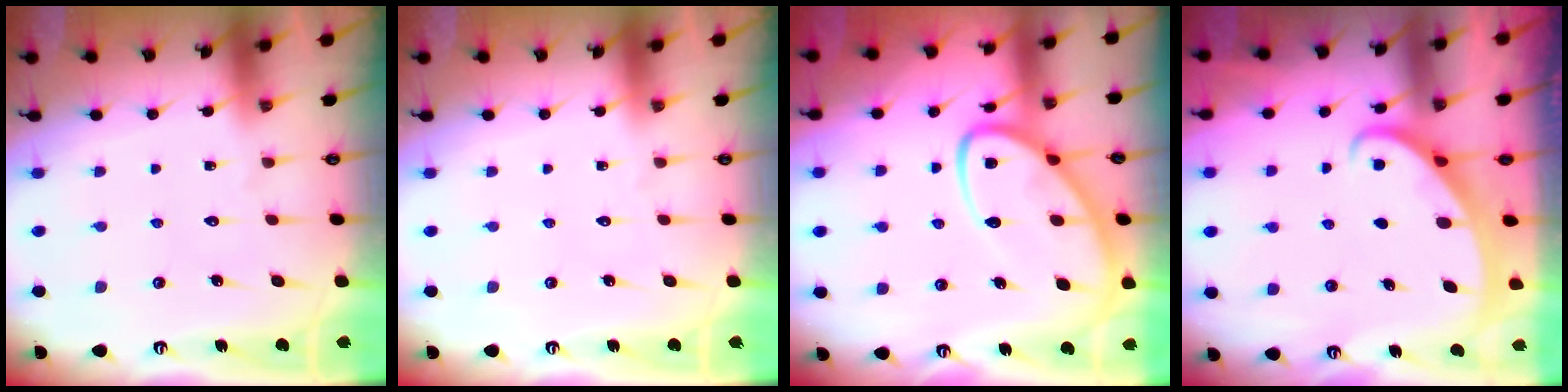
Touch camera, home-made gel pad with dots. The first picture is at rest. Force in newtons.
{"total": 0.0}
{"total": 12.9, "press": 12.9, "slide": 1.1}
{"total": 2.2, "press": 2.2, "slide": 0.2}